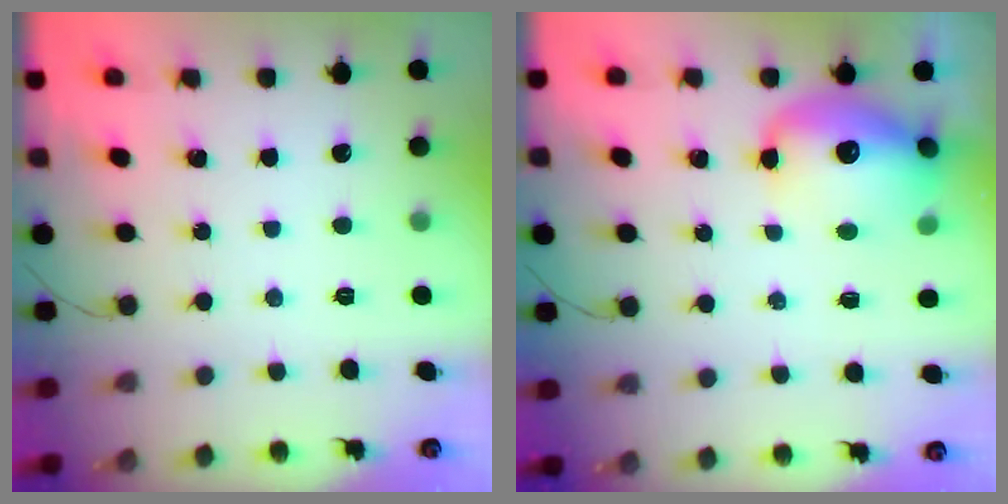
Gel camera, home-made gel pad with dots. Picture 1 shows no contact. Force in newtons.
{"total": 13.9, "press": 13.6, "slide": 3.2}